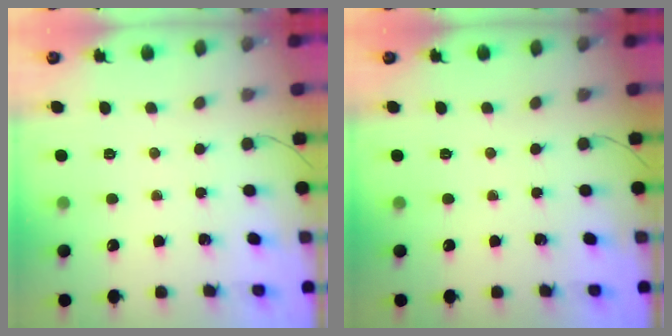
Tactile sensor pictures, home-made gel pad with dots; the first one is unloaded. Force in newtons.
{"total": 0.0}